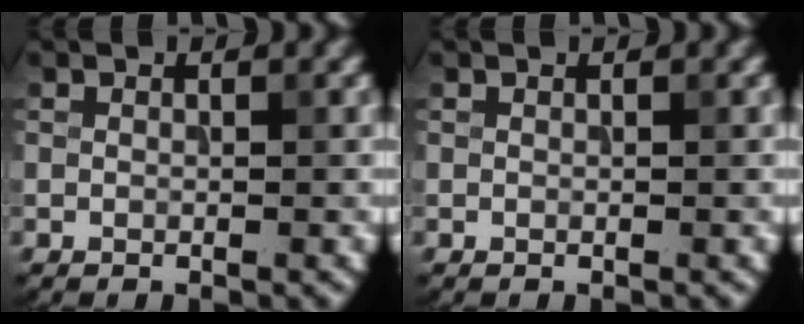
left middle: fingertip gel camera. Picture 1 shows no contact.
{"total": 0.0}